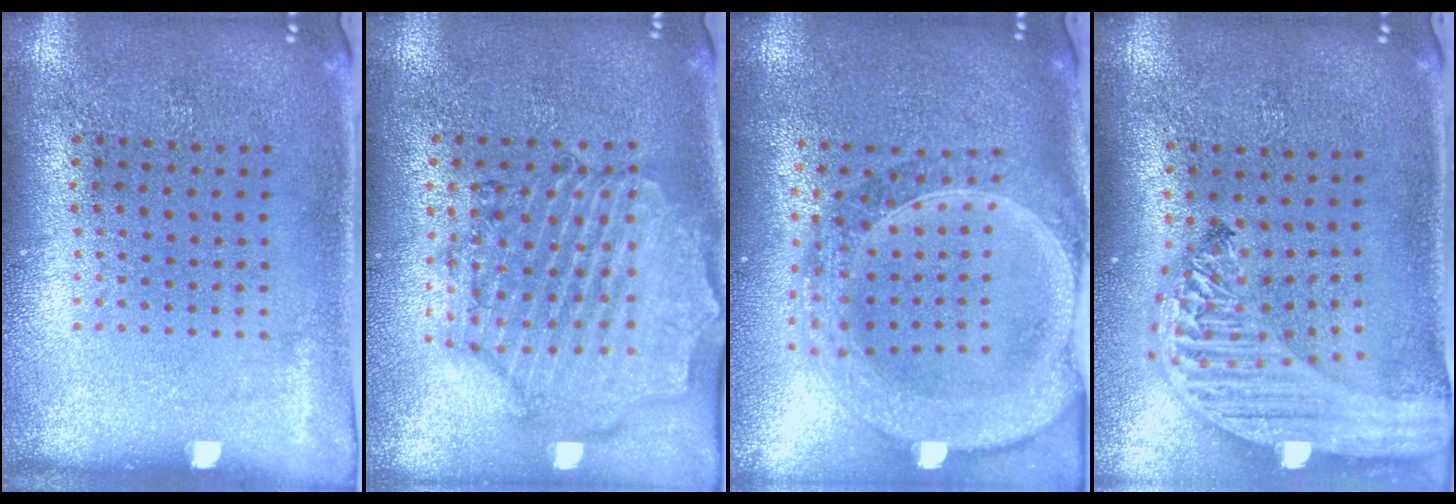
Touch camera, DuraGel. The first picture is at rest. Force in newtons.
{"total": 1.6, "press": 1.6, "slide": 0.4}
{"total": 2.9, "press": 2.5, "slide": 1.4}
{"total": 3.2, "press": 2.5, "slide": 1.9}